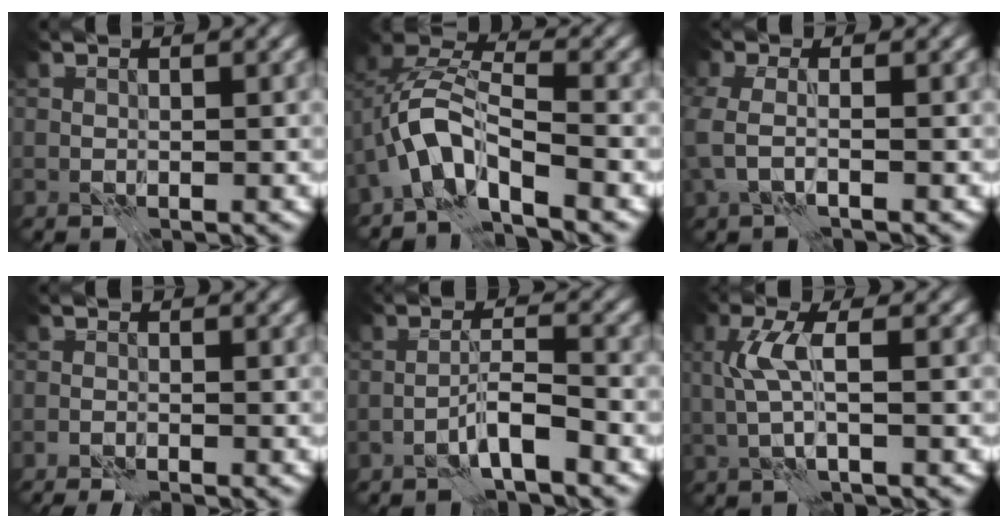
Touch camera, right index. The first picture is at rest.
{"total": 5.6, "force": [-3.1, 1.8, 4.3], "torque": [-0.076, 0.013, -0.073]}
{"total": 1.9, "force": [-0.6, 0.6, 1.8], "torque": [-0.051, -0.003, -0.020]}
{"total": 1.2, "force": [-1.0, -0.7, 0.3], "torque": [-0.006, 0.004, -0.019]}
{"total": 2.6, "force": [-1.7, -0.2, 1.9], "torque": [-0.033, 0.016, -0.039]}
{"total": 3.0, "force": [0.6, 0.4, 2.9], "torque": [-0.064, 0.007, 0.011]}